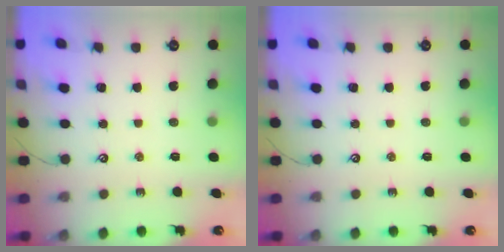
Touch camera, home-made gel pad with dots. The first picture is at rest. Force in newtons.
{"total": 0.0}